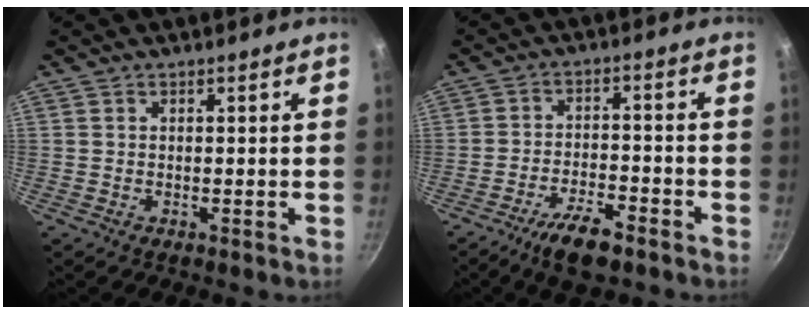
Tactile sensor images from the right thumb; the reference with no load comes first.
{"total": 8.4, "force": [-5.7, 2.6, 5.7], "torque": [-0.101, 0.033, -0.097]}